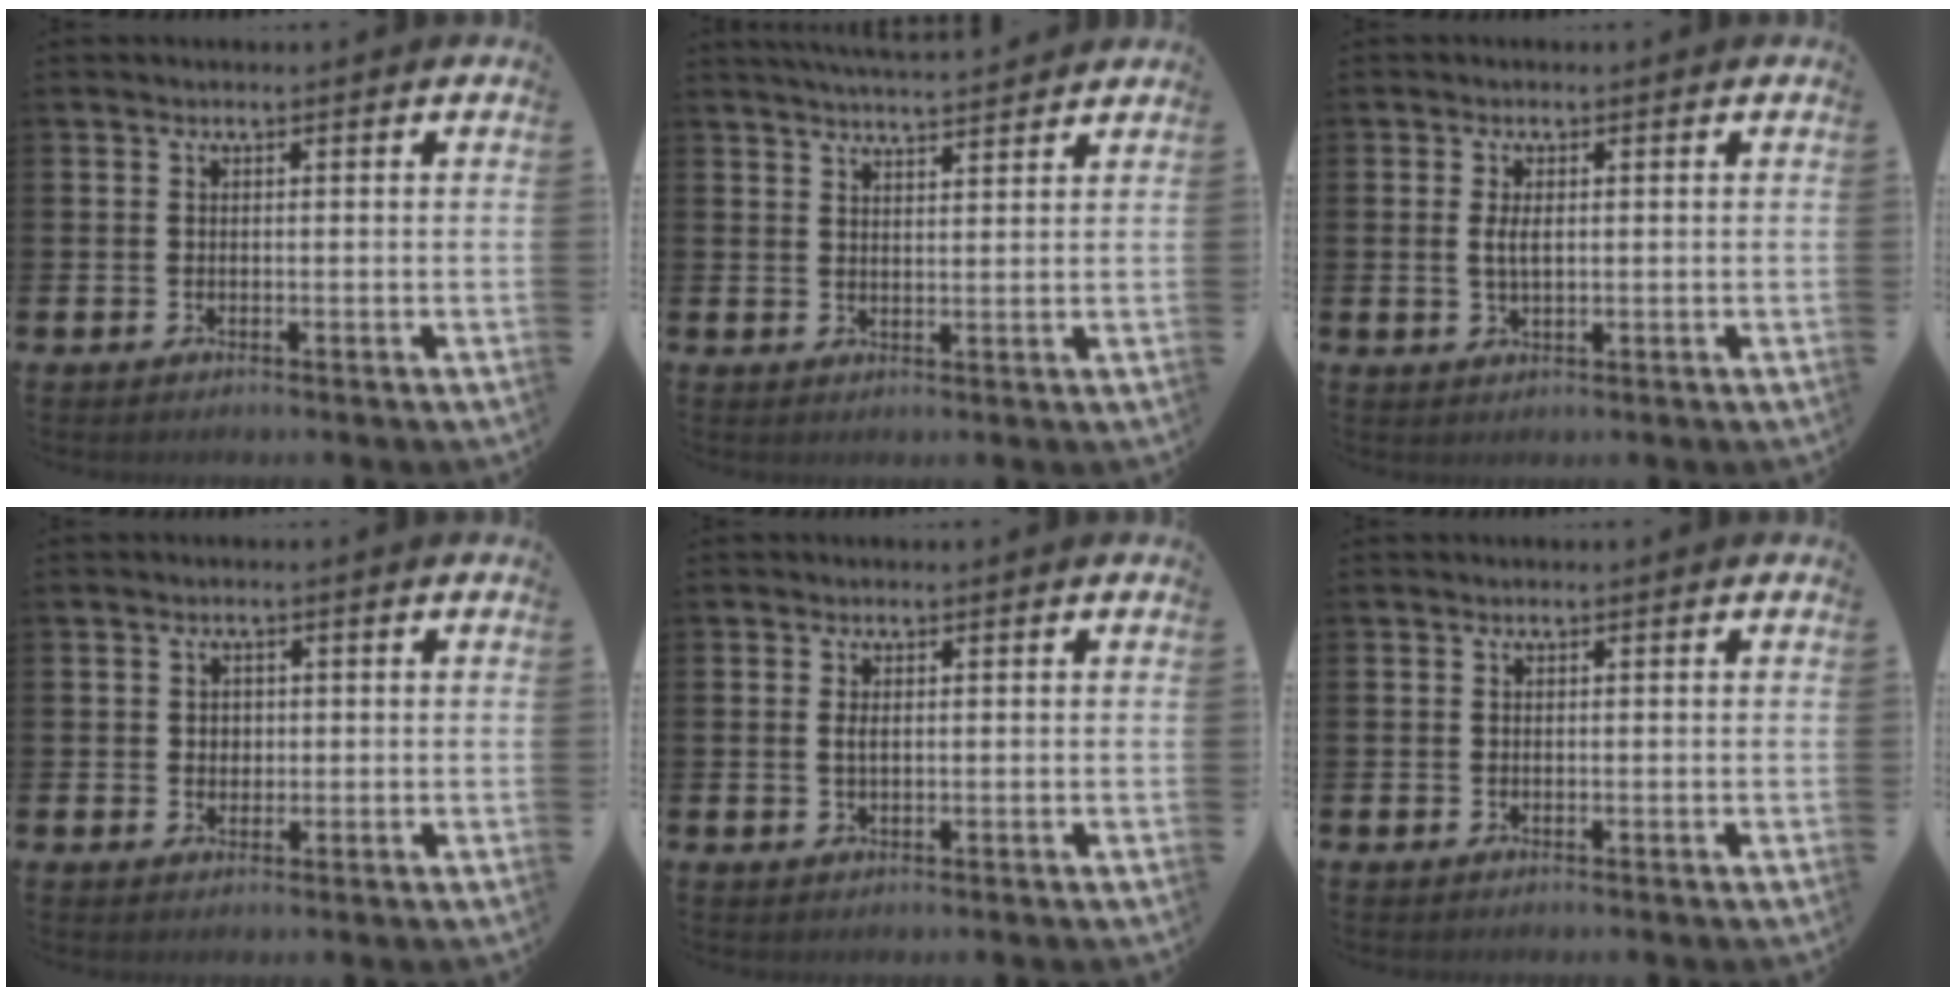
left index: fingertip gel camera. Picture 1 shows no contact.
{"total": 4.3, "force": [4.2, -0.1, 0.5], "torque": [-0.015, -0.022, 0.076]}
{"total": 2.4, "force": [0.4, 1.1, 2.1], "torque": [-0.032, 0.001, 0.002]}
{"total": 1.7, "force": [0.6, 1.5, 0.5], "torque": [0.006, 0.003, 0.004]}
{"total": 1.1, "force": [0.2, 0.5, 1.0], "torque": [-0.017, 0.004, 0.001]}
{"total": 0.0}